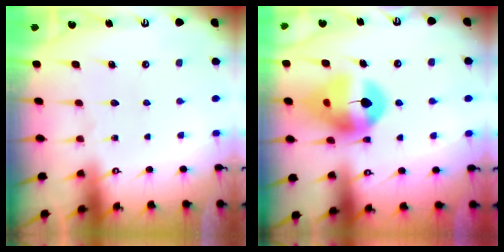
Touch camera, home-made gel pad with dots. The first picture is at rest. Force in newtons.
{"total": 14.3, "press": 14.2, "slide": 1.4}